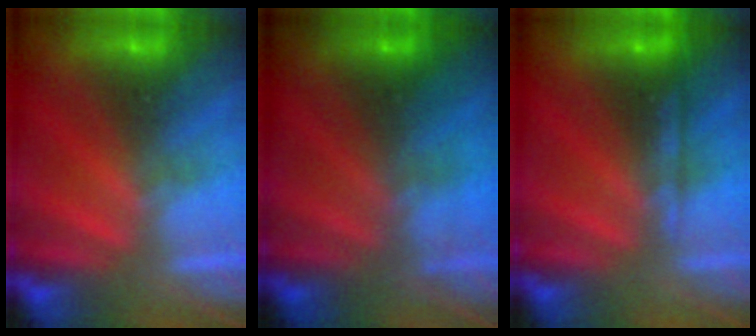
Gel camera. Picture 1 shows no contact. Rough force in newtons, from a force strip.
{"total": 2.8}
{"total": 2.2}